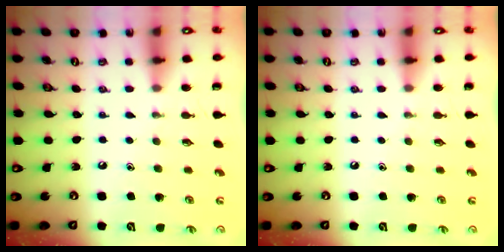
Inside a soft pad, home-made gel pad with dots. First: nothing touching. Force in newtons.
{"total": 0.0}